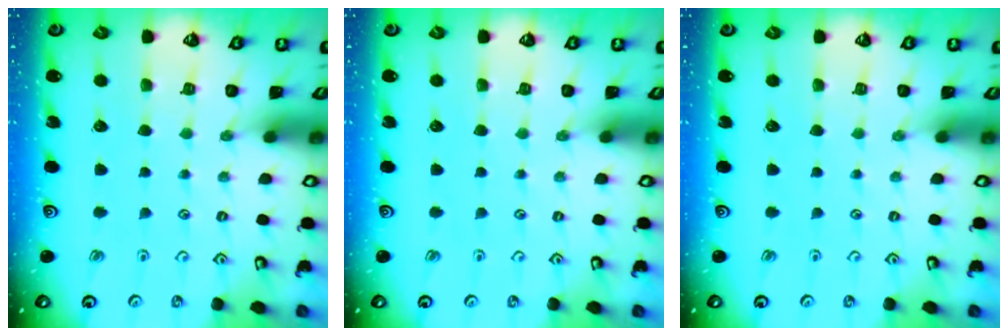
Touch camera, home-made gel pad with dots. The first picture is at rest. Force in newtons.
{"total": 0.0}
{"total": 0.0}